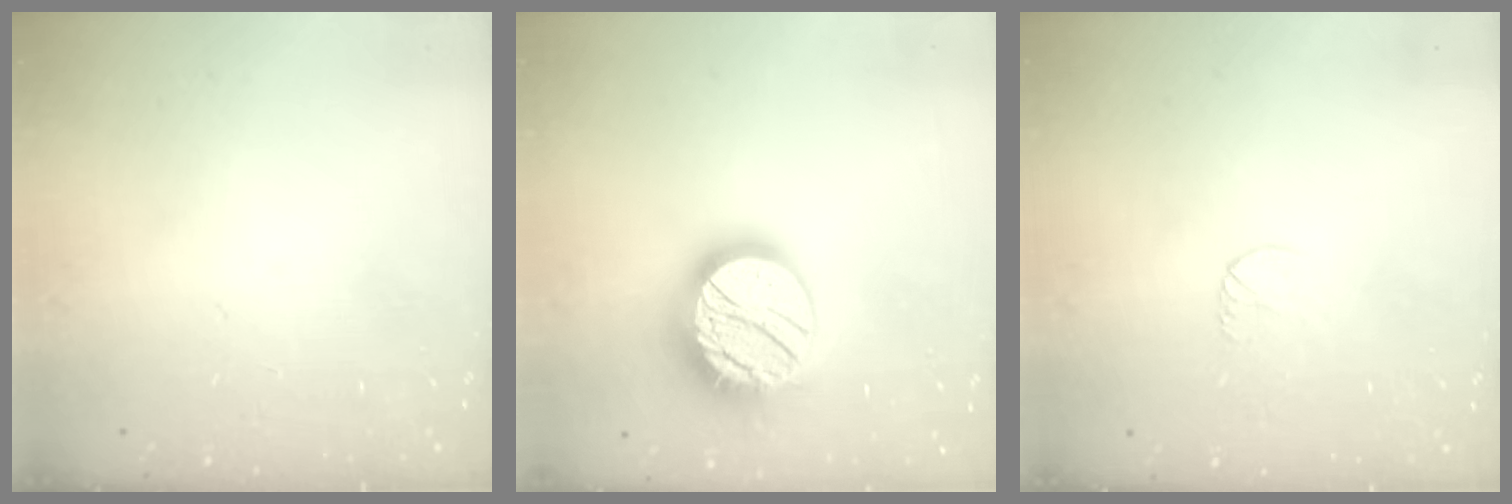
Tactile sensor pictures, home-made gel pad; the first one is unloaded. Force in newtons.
{"total": 18.5, "press": 18.5, "slide": 1.0}
{"total": 5.3, "press": 5.3, "slide": 0.4}